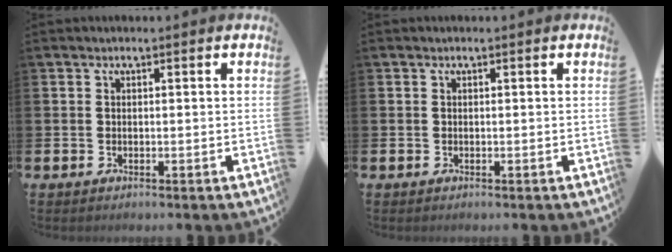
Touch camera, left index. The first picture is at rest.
{"total": 0.0}